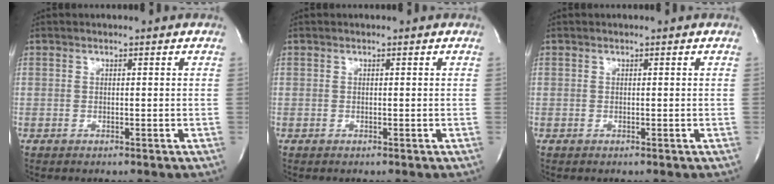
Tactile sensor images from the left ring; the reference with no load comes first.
{"total": 0.0}
{"total": 0.0}